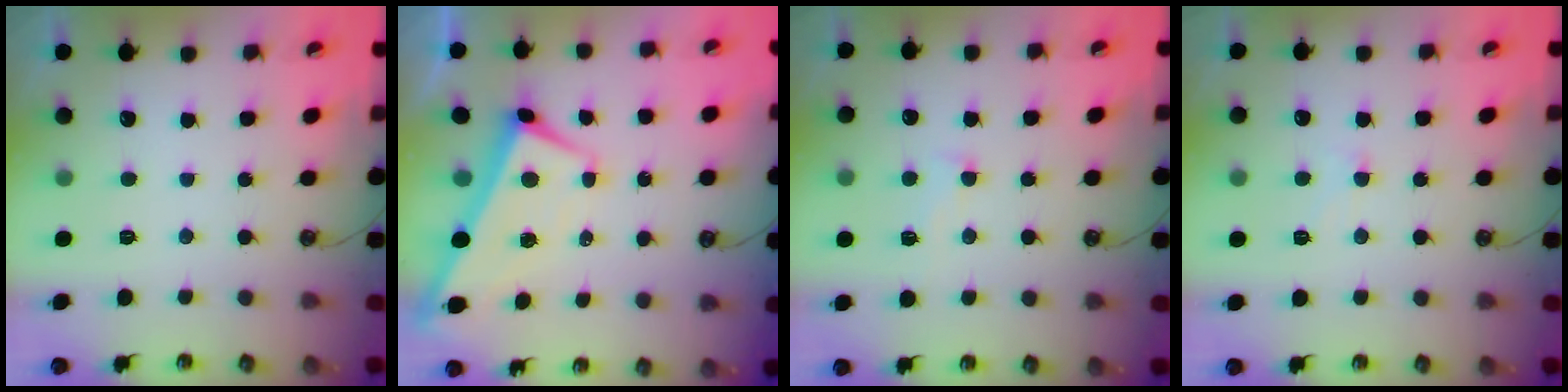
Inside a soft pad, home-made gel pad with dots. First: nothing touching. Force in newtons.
{"total": 3.6, "press": 3.6, "slide": 0.6}
{"total": 0.9, "press": 0.6, "slide": 0.7}
{"total": 1.9, "press": 1.9, "slide": 0.4}